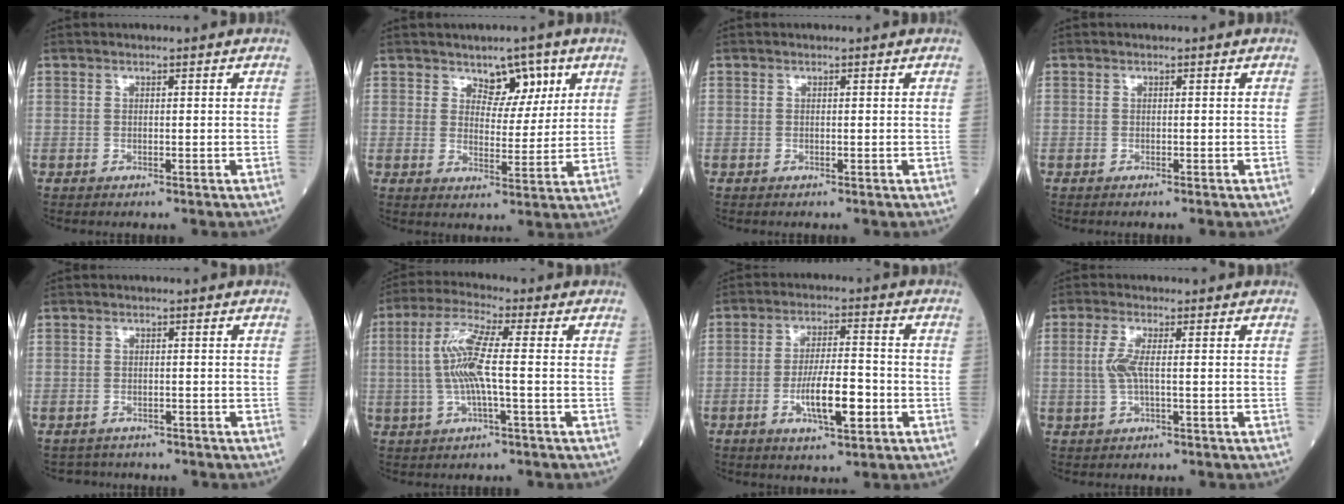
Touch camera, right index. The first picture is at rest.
{"total": 5.5, "force": [3.2, 3.2, 3.2], "torque": [-0.036, 0.003, 0.050]}
{"total": 0.0}
{"total": 0.7, "force": [-0.6, -0.1, 0.3], "torque": [-0.002, 0.001, -0.009]}
{"total": 2.8, "force": [-2.3, 1.5, -0.5], "torque": [0.002, 0.003, -0.038]}
{"total": 8.3, "force": [-0.2, 0.6, 8.3], "torque": [-0.174, 0.010, -0.010]}
{"total": 8.3, "force": [-2.8, 1.6, 7.7], "torque": [-0.139, 0.001, -0.047]}
{"total": 3.3, "force": [0.0, 0.5, 3.3], "torque": [-0.081, 0.000, -0.002]}